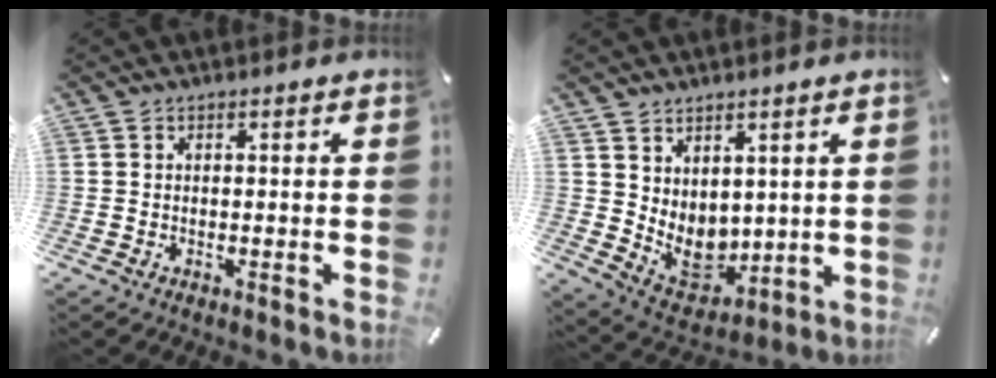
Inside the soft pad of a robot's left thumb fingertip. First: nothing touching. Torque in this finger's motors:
{"motor_torque": [0.73, 0.79, 0.06, 0.00, 0.09]}